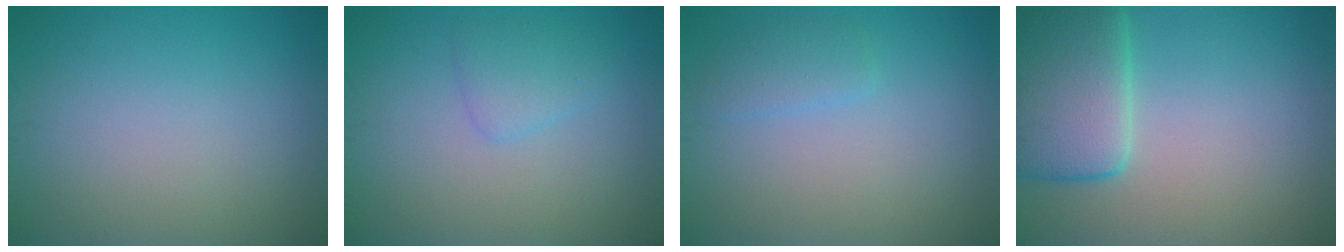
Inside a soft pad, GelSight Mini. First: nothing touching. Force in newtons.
{"total": 1.8, "press": 1.8, "slide": 0.1}
{"total": 1.6, "press": 1.6, "slide": 0.0}
{"total": 7.4, "press": 7.4, "slide": 0.5}